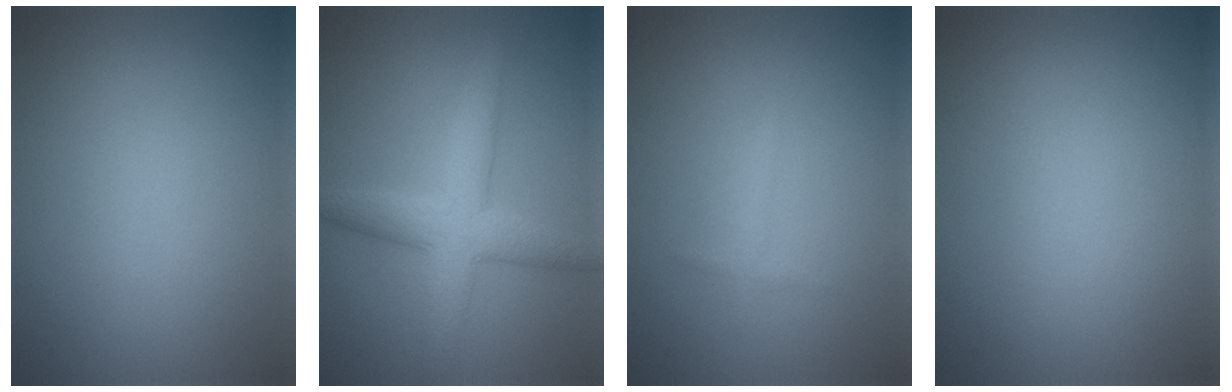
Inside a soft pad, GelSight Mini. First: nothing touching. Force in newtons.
{"total": 5.2, "press": 5.2, "slide": 0.1}
{"total": 0.8, "press": 0.8, "slide": 0.0}
{"total": 0.0}